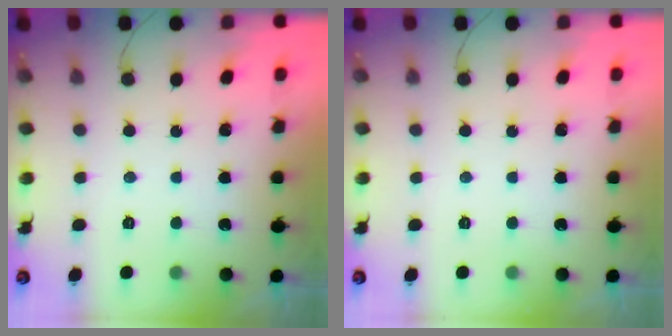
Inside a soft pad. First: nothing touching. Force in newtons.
{"total": 0.0}